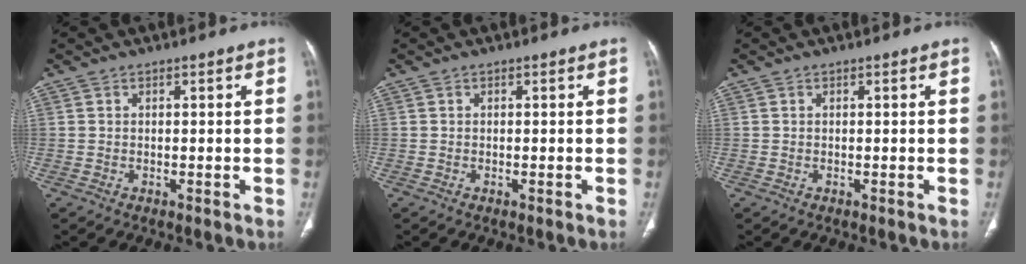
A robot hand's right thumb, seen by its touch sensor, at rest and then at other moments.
{"total": 0.0}
{"total": 0.0}